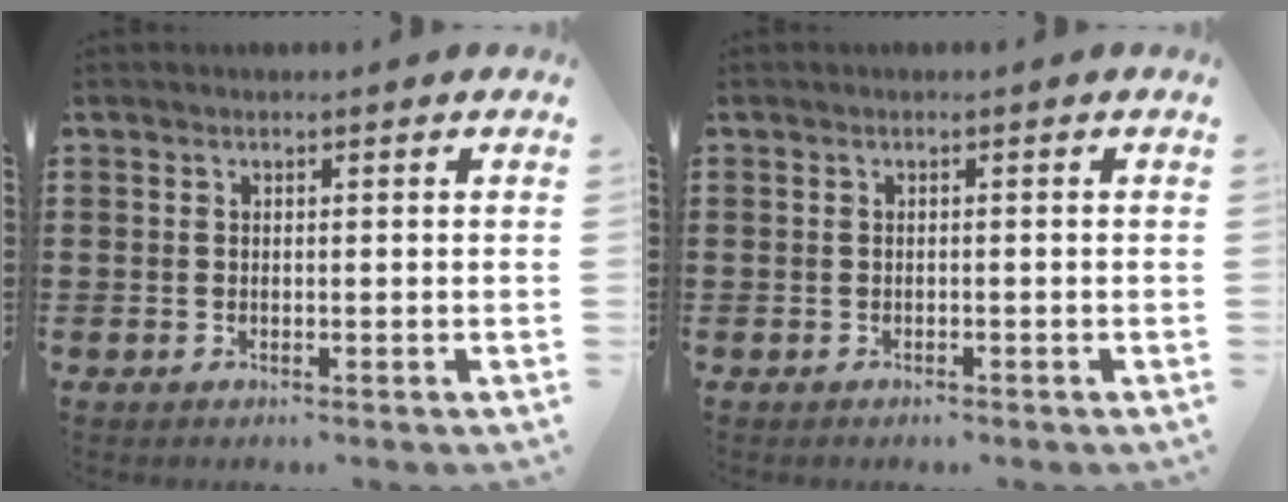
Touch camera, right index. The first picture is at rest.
{"total": 0.5, "force": [-0.5, 0.0, 0.1], "torque": [-0.005, -0.003, -0.009]}